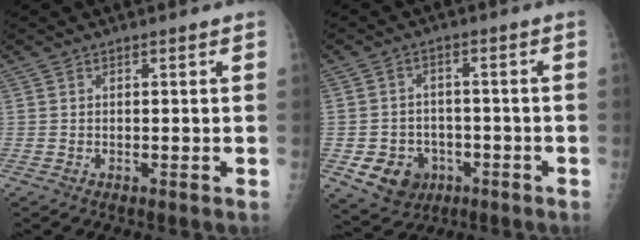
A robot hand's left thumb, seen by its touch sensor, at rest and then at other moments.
{"total": 8.8, "force": [-3.1, 7.5, 3.4], "torque": [-0.034, 0.017, -0.037]}